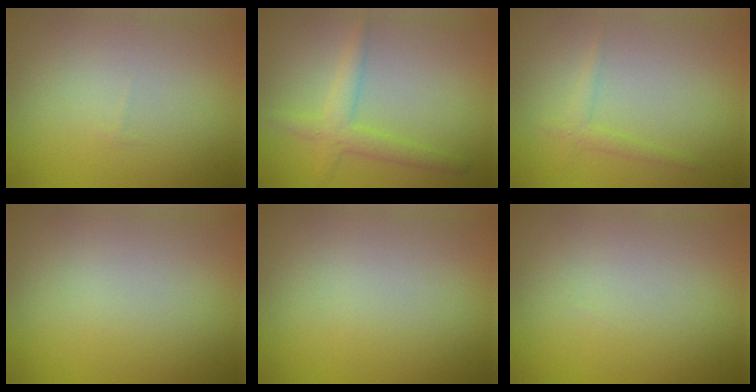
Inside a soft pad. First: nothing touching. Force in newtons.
{"total": 2.8, "press": 2.8, "slide": 0.2}
{"total": 1.2, "press": 1.2, "slide": 0.1}
{"total": 0.0}
{"total": 0.0}
{"total": 0.0}